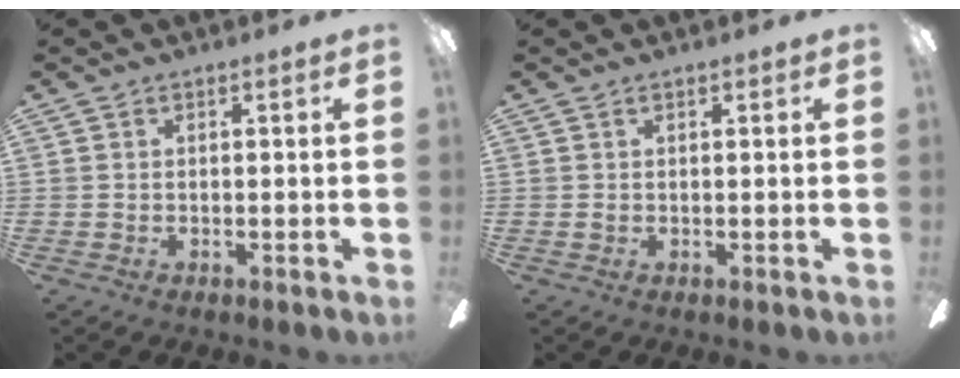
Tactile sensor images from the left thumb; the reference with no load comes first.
{"total": 0.6, "force": [0.2, 0.3, 0.5], "torque": [-0.011, 0.002, 0.002]}